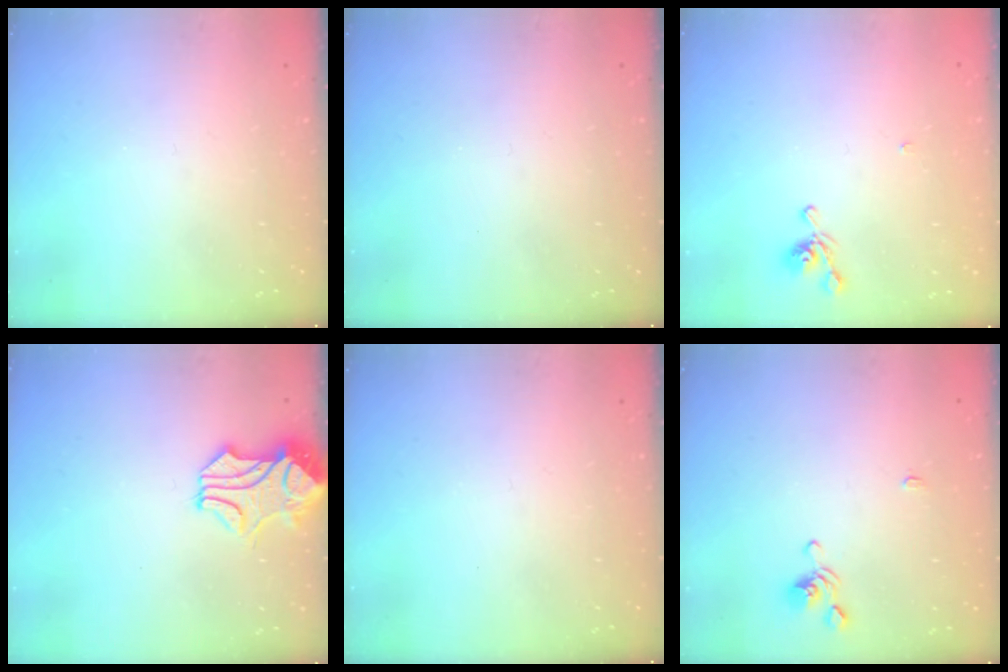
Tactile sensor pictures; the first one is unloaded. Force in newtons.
{"total": 0.0}
{"total": 5.1, "press": 5.1, "slide": 0.5}
{"total": 0.8, "press": 0.3, "slide": 0.7}
{"total": 0.0}
{"total": 2.2, "press": 2.2, "slide": 0.4}